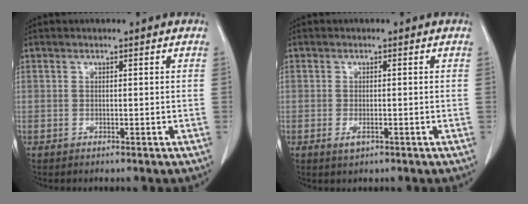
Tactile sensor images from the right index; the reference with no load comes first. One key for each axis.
{"total": 1.7, "fx": -0.7, "fy": 0.6, "fz": 1.4, "tx": -0.025, "ty": -0.003, "tz": -0.007}